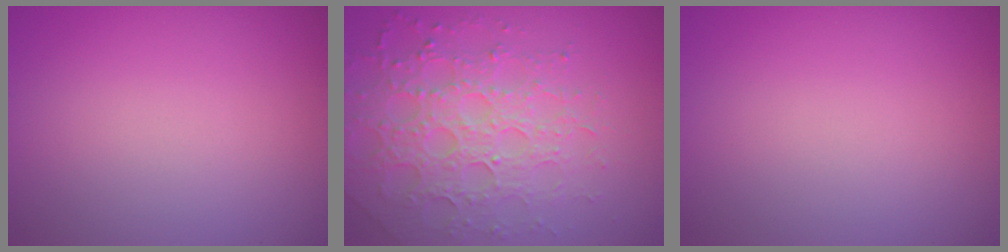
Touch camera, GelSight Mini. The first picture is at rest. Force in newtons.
{"total": 4.9, "press": 4.7, "slide": 1.3}
{"total": 0.0}